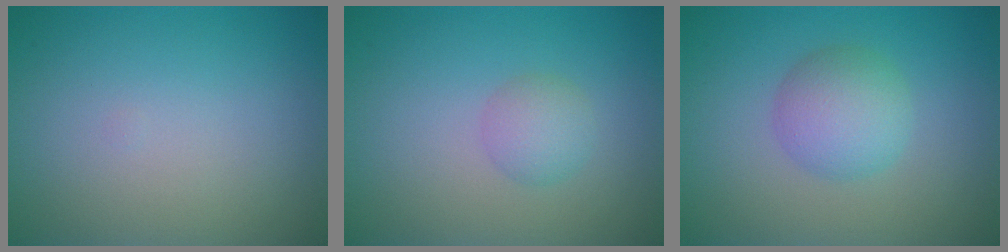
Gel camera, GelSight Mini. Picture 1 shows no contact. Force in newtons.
{"total": 1.9, "press": 1.9, "slide": 0.0}
{"total": 3.7, "press": 3.7, "slide": 0.0}